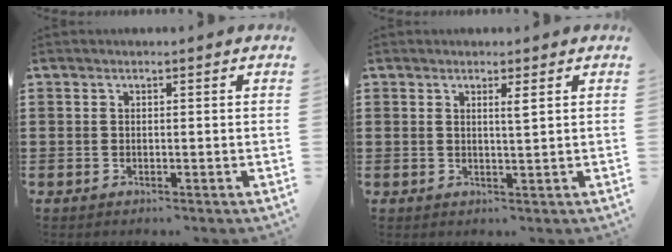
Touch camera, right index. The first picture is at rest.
{"total": 1.6, "force": [0.8, 0.0, 1.5], "torque": [-0.029, -0.001, 0.012]}